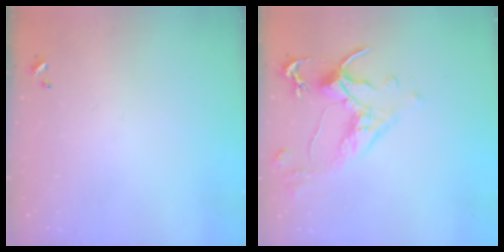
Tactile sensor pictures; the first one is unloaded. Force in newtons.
{"total": 2.5, "press": 2.1, "slide": 1.2}